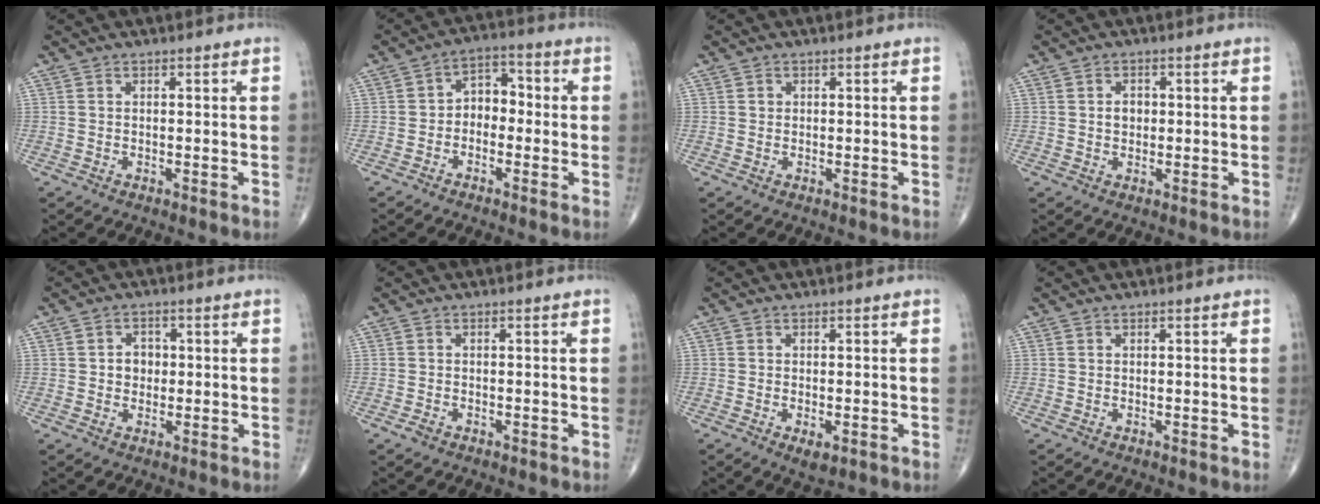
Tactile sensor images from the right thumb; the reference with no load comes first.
{"total": 6.0, "force": [-0.9, 4.3, 4.0], "torque": [-0.036, 0.031, -0.032]}
{"total": 0.7, "force": [0.1, 0.7, 0.2], "torque": [0.002, 0.001, 0.002]}
{"total": 1.5, "force": [0.2, 1.3, 0.8], "torque": [-0.007, 0.001, 0.004]}
{"total": 3.6, "force": [0.1, 3.1, 1.9], "torque": [-0.008, 0.005, -0.001]}
{"total": 1.3, "force": [-0.7, 0.8, 0.7], "torque": [-0.016, 0.003, -0.013]}
{"total": 2.8, "force": [-1.0, 1.3, 2.2], "torque": [-0.035, -0.005, -0.013]}
{"total": 0.0}